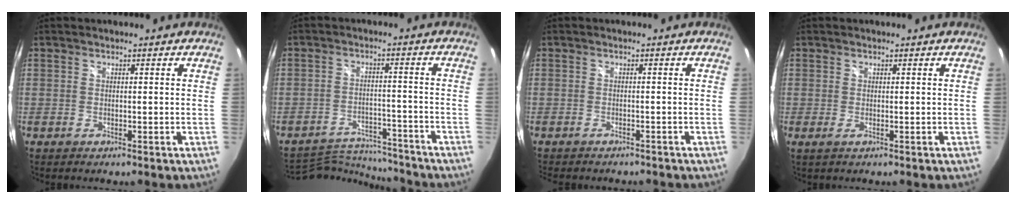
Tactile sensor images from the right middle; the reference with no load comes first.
{"total": 11.7, "force": [-11.3, 1.9, 2.4], "torque": [-0.068, 0.011, -0.170]}
{"total": 3.7, "force": [-3.3, 1.1, 1.3], "torque": [-0.029, -0.011, -0.045]}
{"total": 0.7, "force": [0.0, -0.2, 0.7], "torque": [-0.015, -0.002, -0.001]}